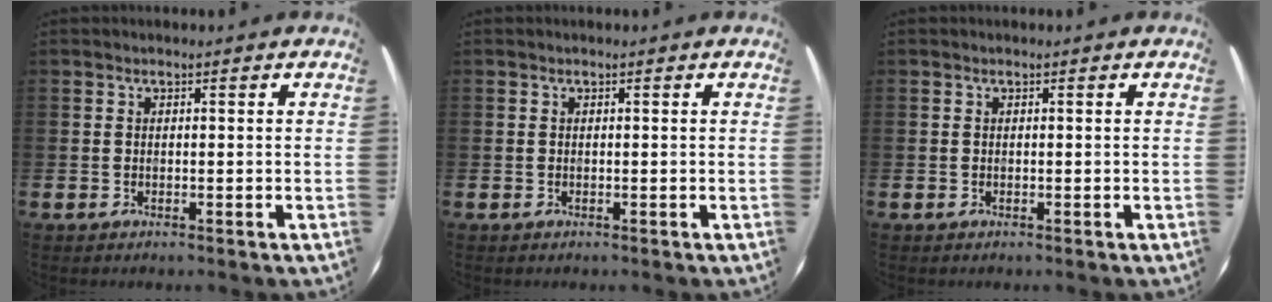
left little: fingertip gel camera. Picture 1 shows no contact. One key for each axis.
{"total": 0.0}
{"total": 0.0}